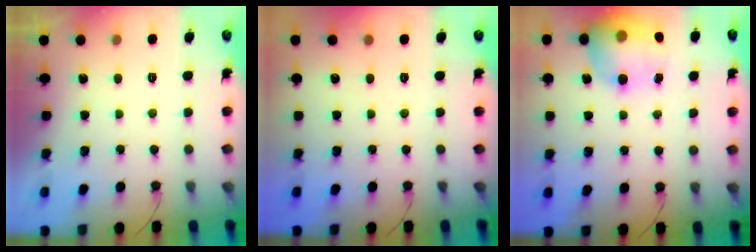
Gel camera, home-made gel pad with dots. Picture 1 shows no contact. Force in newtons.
{"total": 0.0}
{"total": 18.1, "press": 17.9, "slide": 2.5}